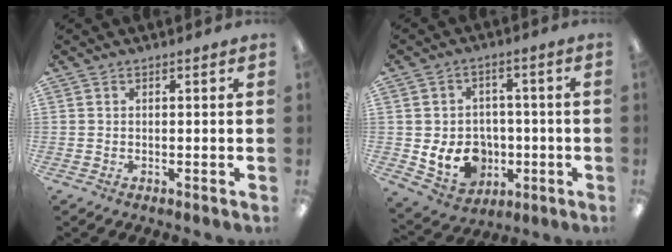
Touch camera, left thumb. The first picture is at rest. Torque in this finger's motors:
{"motor_torque": [0.44, 0.44, 0.15, -0.07, 0.09]}